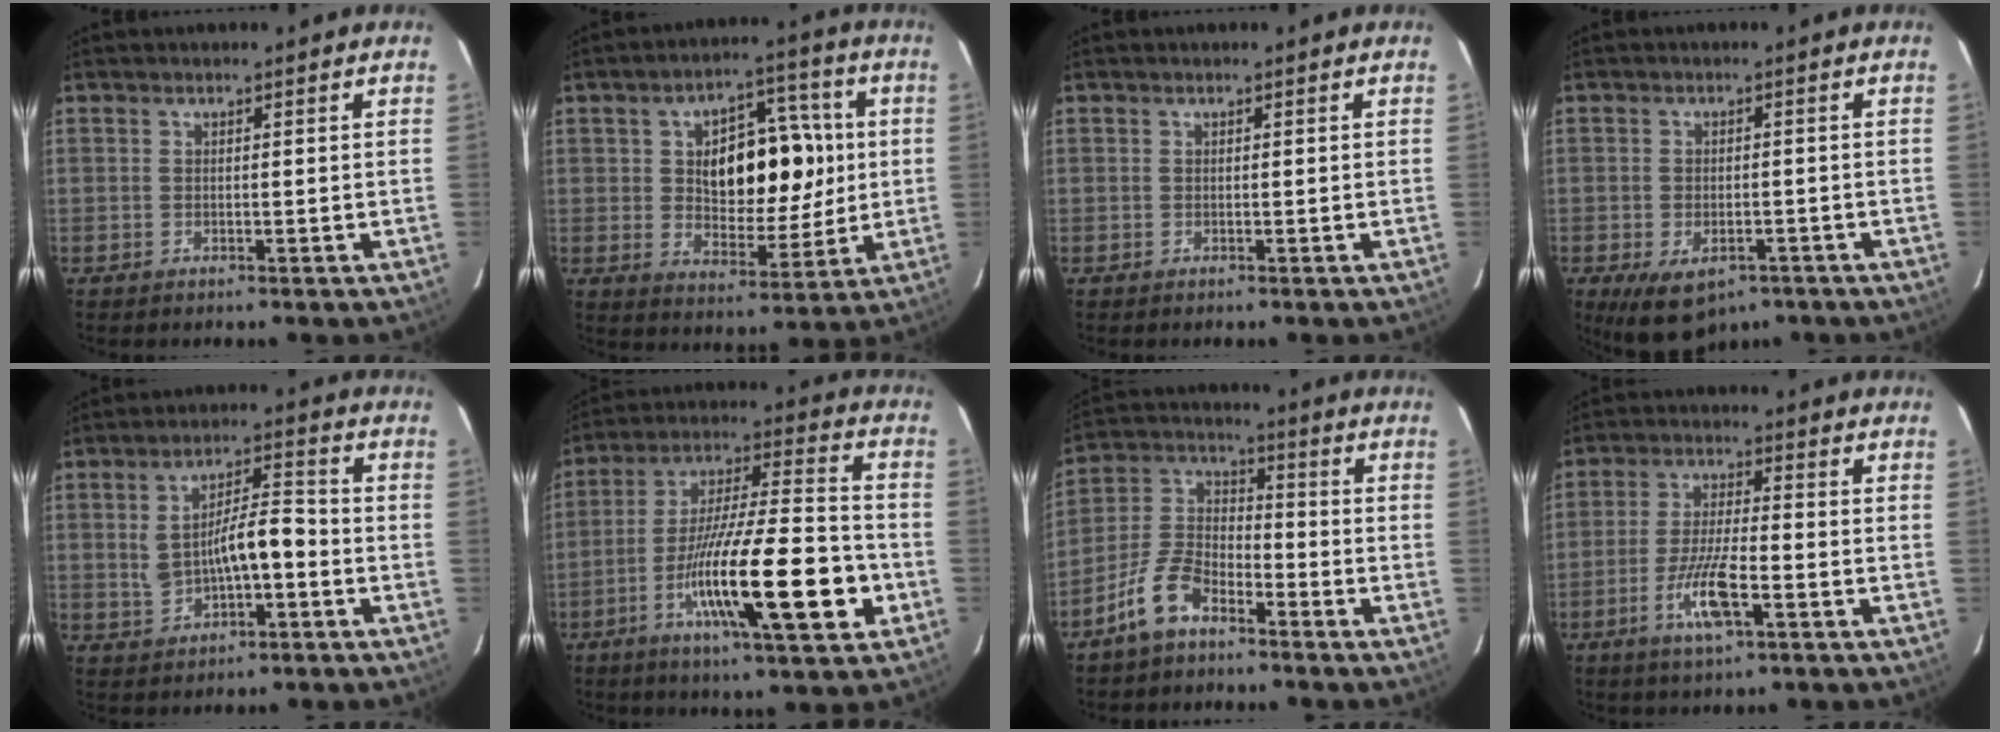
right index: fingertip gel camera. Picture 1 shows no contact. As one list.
[{"total": 13.9, "force": [2.1, 7.2, 11.7], "torque": [-0.176, 0.027, 0.040]}, {"total": 0.0}, {"total": 8.4, "force": [-5.3, 4.6, 4.6], "torque": [-0.075, -0.007, -0.074]}, {"total": 8.4, "force": [-0.9, 3.0, 7.9], "torque": [-0.146, 0.022, -0.011]}, {"total": 20.7, "force": [-7.2, 2.4, 19.3], "torque": [-0.319, -0.010, -0.115]}, {"total": 8.8, "force": [-6.1, 4.2, 4.8], "torque": [-0.114, 0.011, -0.127]}, {"total": 8.2, "force": [-3.5, 1.3, 7.3], "torque": [-0.146, -0.008, -0.062]}]